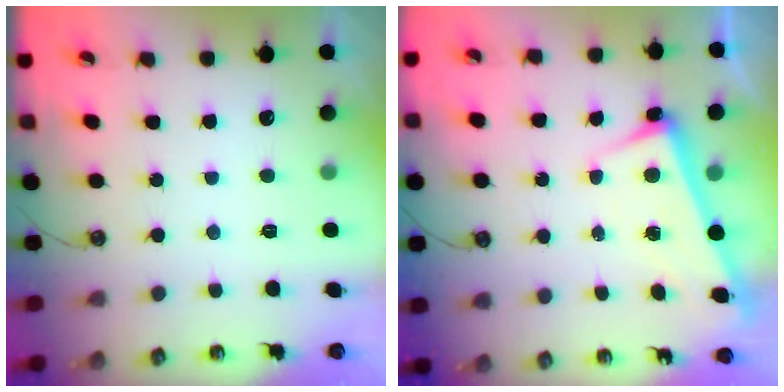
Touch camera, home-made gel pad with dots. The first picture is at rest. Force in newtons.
{"total": 2.6, "press": 2.5, "slide": 0.7}